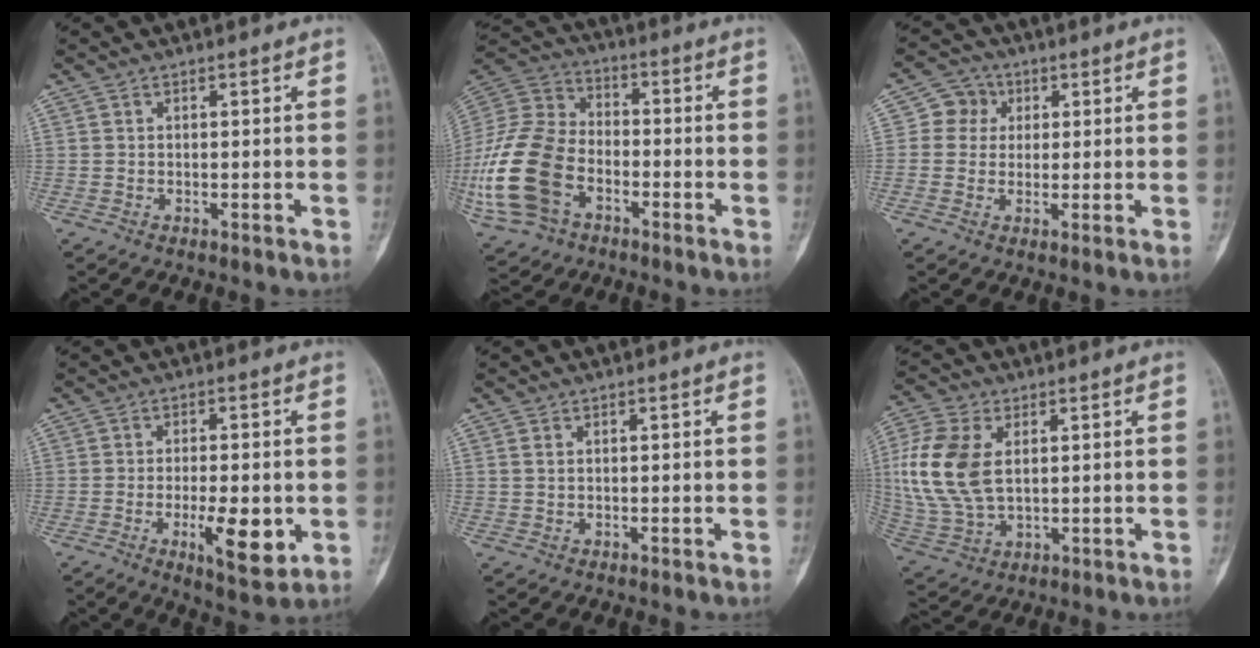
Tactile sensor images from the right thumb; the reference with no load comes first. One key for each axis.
{"total": 22.1, "fx": -6.9, "fy": 14.9, "fz": 14.7, "tx": -0.339, "ty": 0.027, "tz": -0.124}
{"total": 5.1, "fx": 1.1, "fy": 4.8, "fz": 1.2, "tx": 0.010, "ty": 0.007, "tz": 0.010}
{"total": 9.4, "fx": -2.2, "fy": 3.3, "fz": 8.5, "tx": -0.128, "ty": -0.013, "tz": -0.028}
{"total": 0.7, "fx": 0.3, "fy": 0.4, "fz": 0.5, "tx": -0.013, "ty": 0.004, "tz": 0.007}
{"total": 14.6, "fx": 2.4, "fy": 9.0, "fz": 11.2, "tx": -0.251, "ty": 0.000, "tz": 0.052}